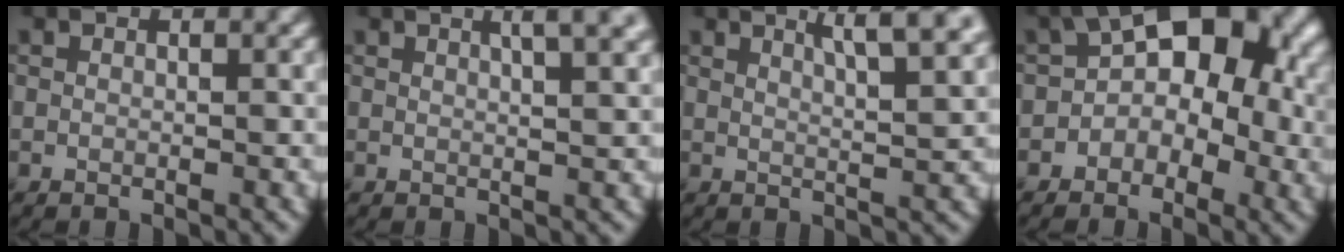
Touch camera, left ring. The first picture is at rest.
{"total": 4.5, "force": [2.3, 1.6, 3.5], "torque": [-0.017, 0.020, 0.007]}
{"total": 5.6, "force": [3.3, 1.4, 4.2], "torque": [-0.042, 0.020, 0.034]}
{"total": 9.0, "force": [0.7, 6.0, 6.8], "torque": [-0.059, 0.027, -0.011]}